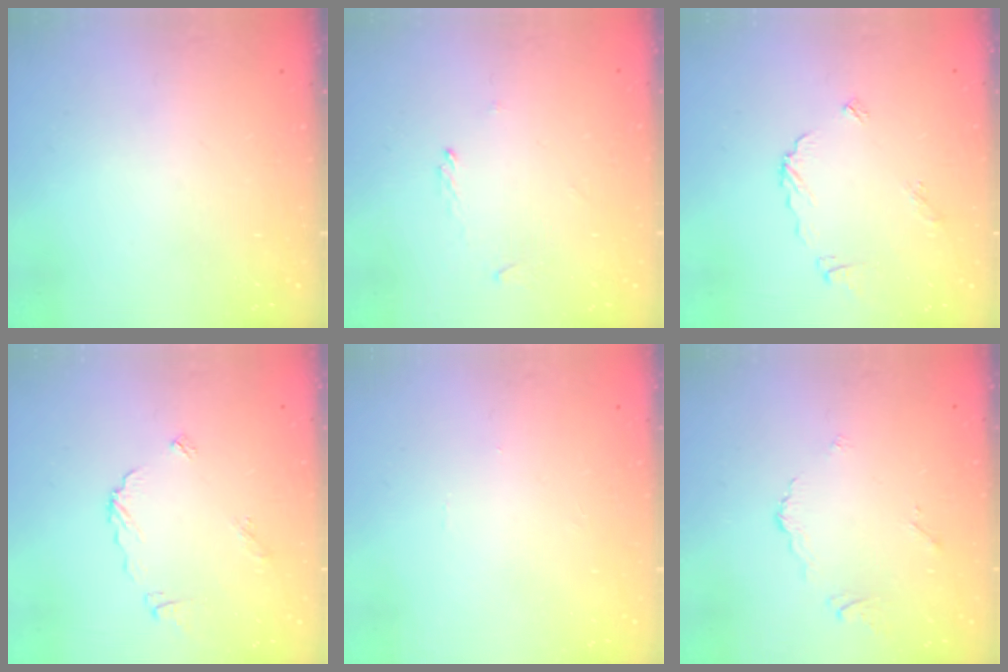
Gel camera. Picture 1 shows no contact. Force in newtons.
{"total": 1.2, "press": 1.1, "slide": 0.3}
{"total": 7.0, "press": 7.0, "slide": 0.4}
{"total": 7.0, "press": 7.0, "slide": 0.4}
{"total": 0.0}
{"total": 3.0, "press": 2.9, "slide": 0.8}